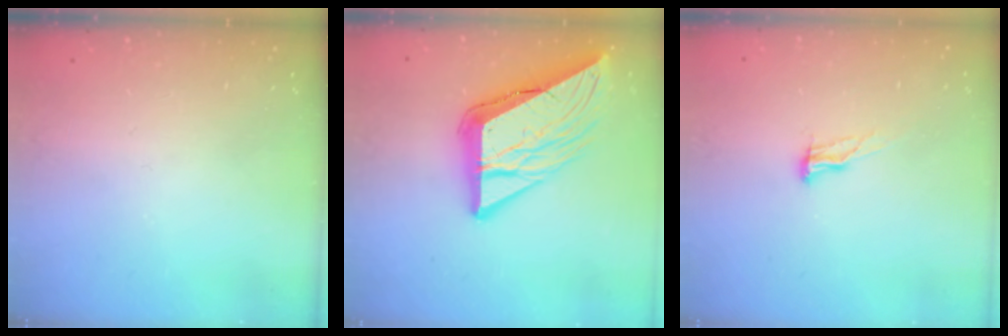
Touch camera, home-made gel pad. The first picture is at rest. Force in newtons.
{"total": 17.8, "press": 17.7, "slide": 2.2}
{"total": 7.9, "press": 7.6, "slide": 2.2}